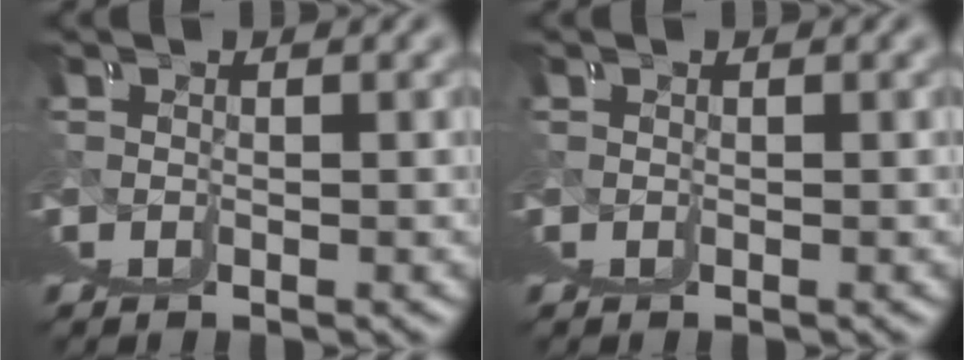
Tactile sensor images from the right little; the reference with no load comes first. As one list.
[{"total": 0.0}]